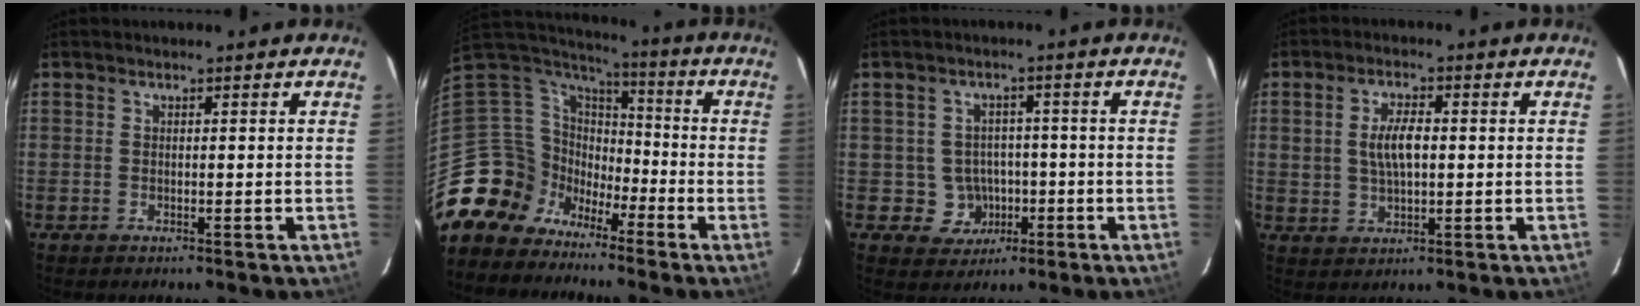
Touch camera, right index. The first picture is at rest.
{"total": 13.0, "force": [-8.5, 9.5, 2.5], "torque": [-0.082, 0.029, -0.168]}
{"total": 5.7, "force": [-1.5, 5.5, 0.6], "torque": [-0.028, 0.020, -0.006]}
{"total": 5.7, "force": [0.6, 2.7, 4.9], "torque": [-0.096, 0.006, 0.017]}